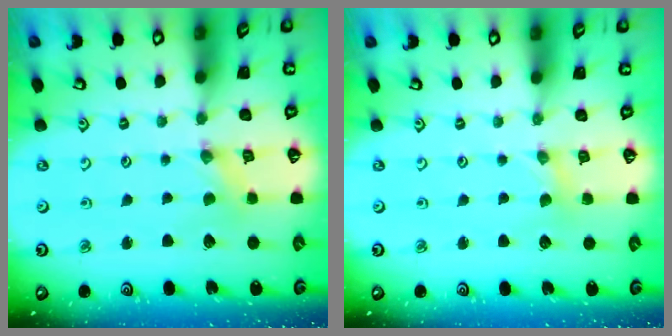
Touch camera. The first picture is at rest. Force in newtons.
{"total": 1.7, "press": 1.7, "slide": 0.3}